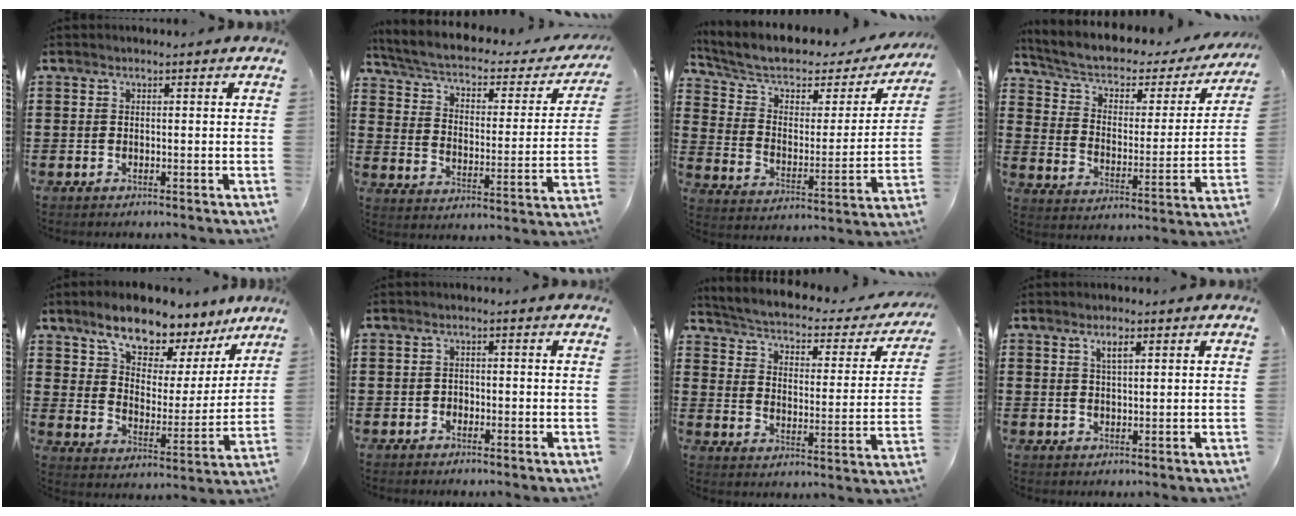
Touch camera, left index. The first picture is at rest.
{"total": 3.3, "force": [2.2, 1.1, 2.2], "torque": [-0.058, -0.023, 0.027]}
{"total": 5.9, "force": [4.2, 2.7, 3.1], "torque": [-0.083, -0.028, 0.069]}
{"total": 4.0, "force": [1.9, 2.4, 2.6], "torque": [-0.064, -0.015, 0.022]}
{"total": 9.5, "force": [8.0, 3.4, 3.7], "torque": [-0.097, -0.043, 0.144]}
{"total": 1.1, "force": [-0.9, 0.7, 0.2], "torque": [-0.010, 0.002, -0.020]}
{"total": 1.9, "force": [1.4, 0.2, 1.2], "torque": [-0.038, -0.026, 0.011]}
{"total": 2.5, "force": [1.3, 0.7, 2.0], "torque": [-0.041, 0.005, 0.021]}